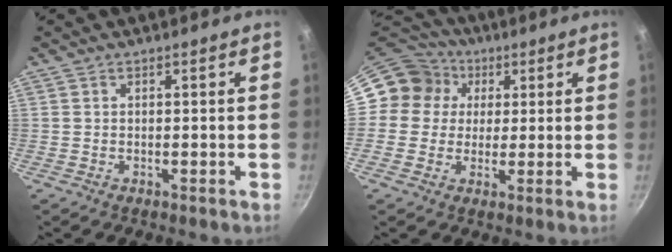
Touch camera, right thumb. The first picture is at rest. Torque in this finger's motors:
{"motor_torque": [-0.14, 0.37, 0.26, -0.25, 0.27]}